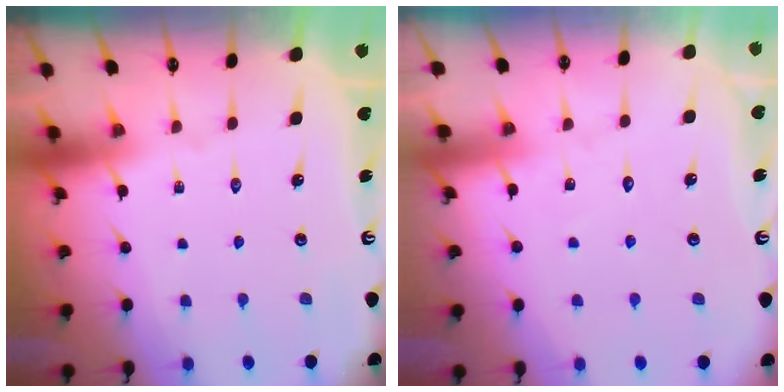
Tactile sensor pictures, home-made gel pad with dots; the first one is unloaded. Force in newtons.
{"total": 2.6, "press": 2.6, "slide": 0.2}